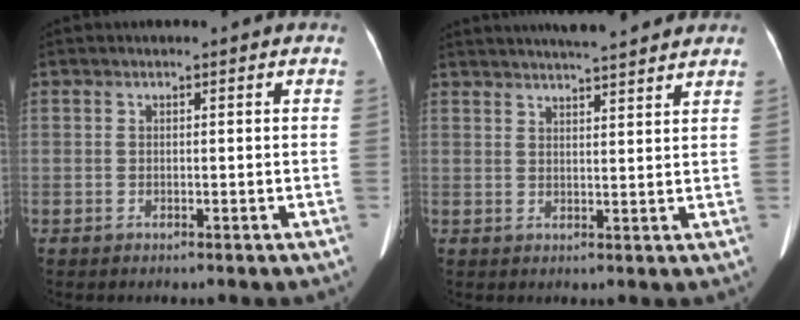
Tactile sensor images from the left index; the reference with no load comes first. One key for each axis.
{"total": 11.6, "fx": 10.3, "fy": 0.7, "fz": 5.2, "tx": -0.082, "ty": 0.017, "tz": 0.135}